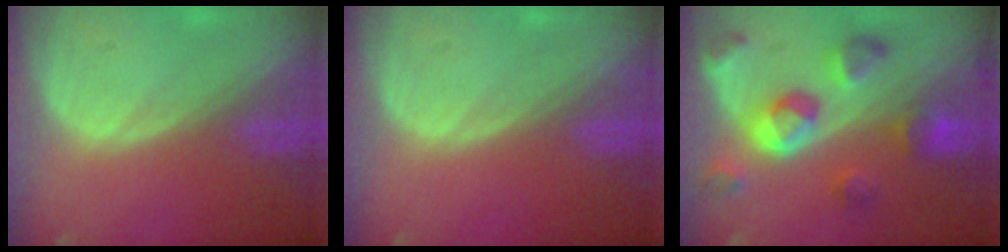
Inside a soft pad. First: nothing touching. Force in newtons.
{"total": 0.0}
{"total": 9.0, "press": 8.3, "slide": 3.4}